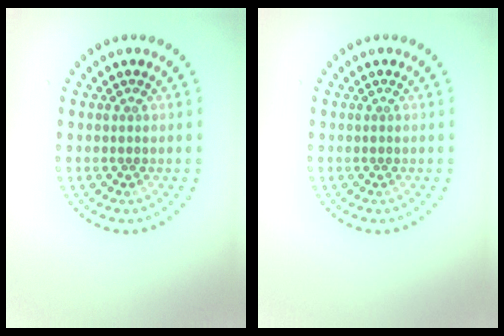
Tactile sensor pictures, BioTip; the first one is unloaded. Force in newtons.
{"total": 0.0}